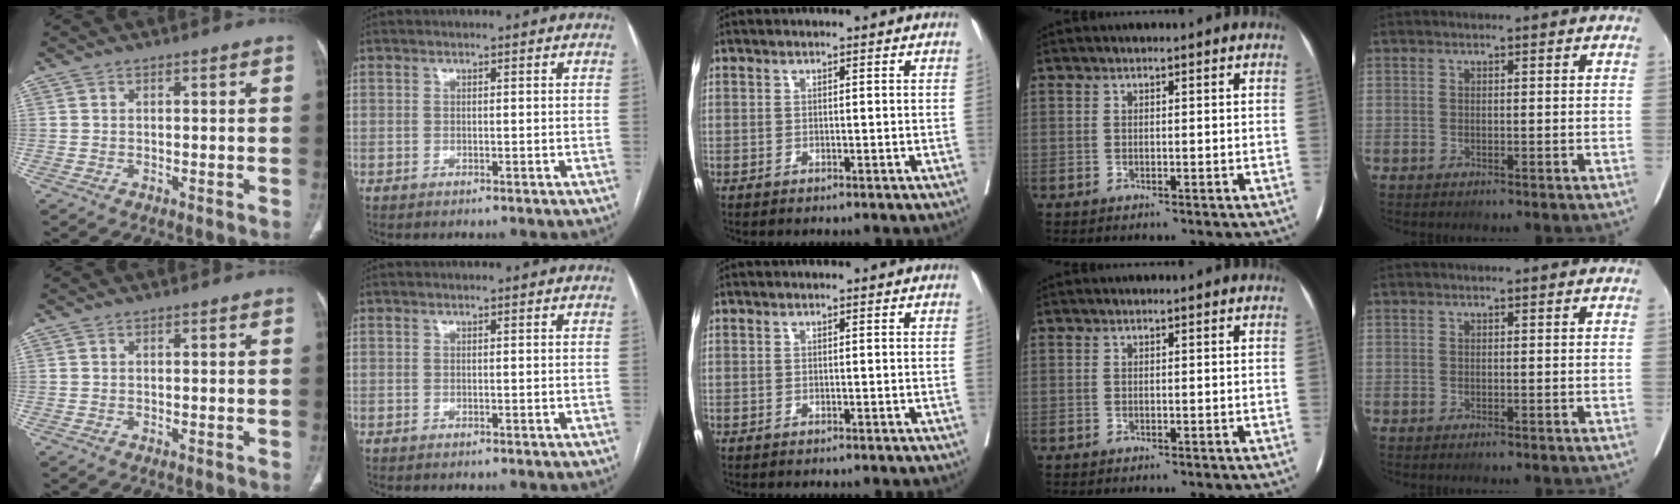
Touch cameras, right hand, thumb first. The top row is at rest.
{}